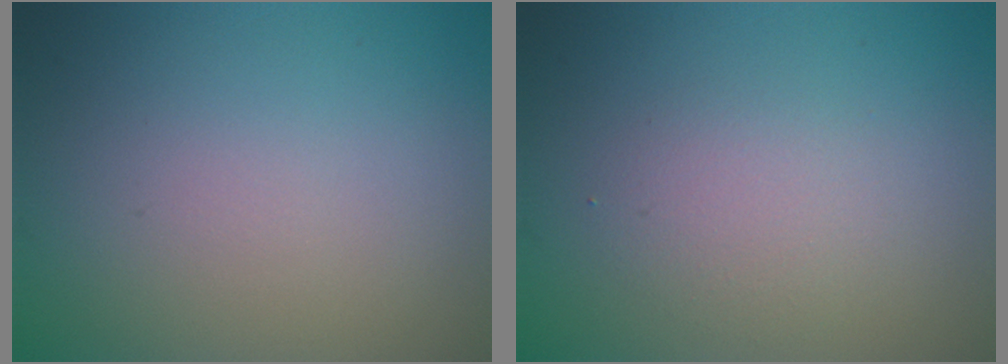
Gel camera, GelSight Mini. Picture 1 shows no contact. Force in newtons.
{"total": 2.1, "press": 2.1, "slide": 0.1}